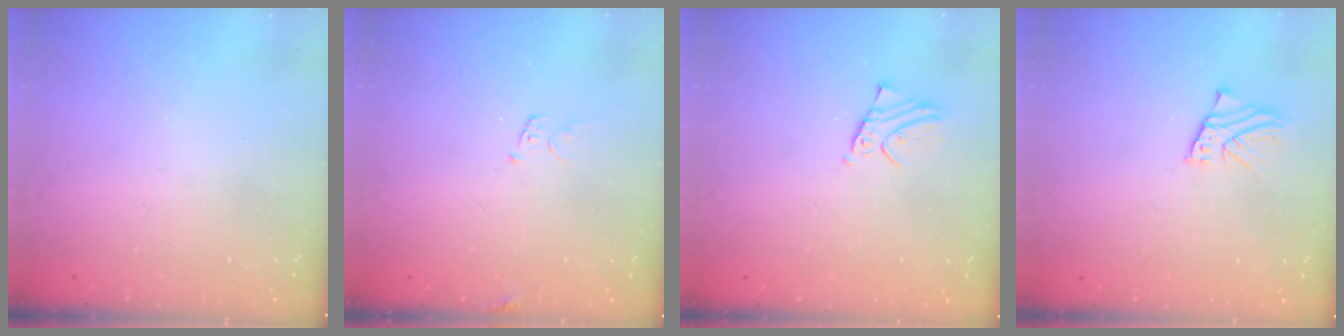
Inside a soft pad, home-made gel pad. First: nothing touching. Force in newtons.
{"total": 5.0, "press": 5.0, "slide": 0.1}
{"total": 1.9, "press": 1.9, "slide": 0.1}
{"total": 2.3, "press": 2.3, "slide": 0.1}